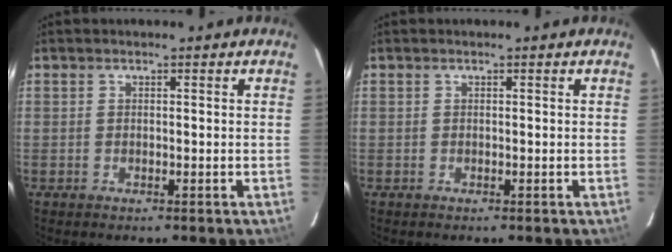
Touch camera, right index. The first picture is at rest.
{"total": 0.0}